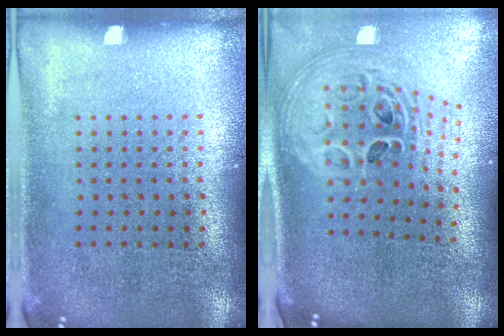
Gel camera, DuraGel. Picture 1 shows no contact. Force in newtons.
{"total": 2.9, "press": 2.0, "slide": 2.1}